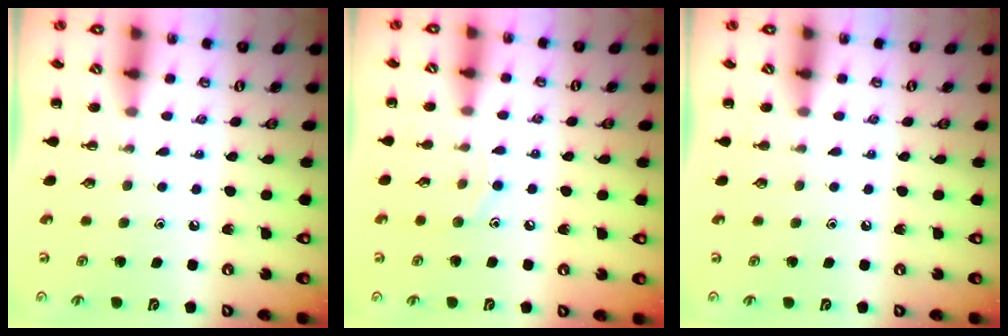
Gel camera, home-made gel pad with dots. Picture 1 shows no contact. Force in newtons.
{"total": 6.1, "press": 5.8, "slide": 1.8}
{"total": 0.0}